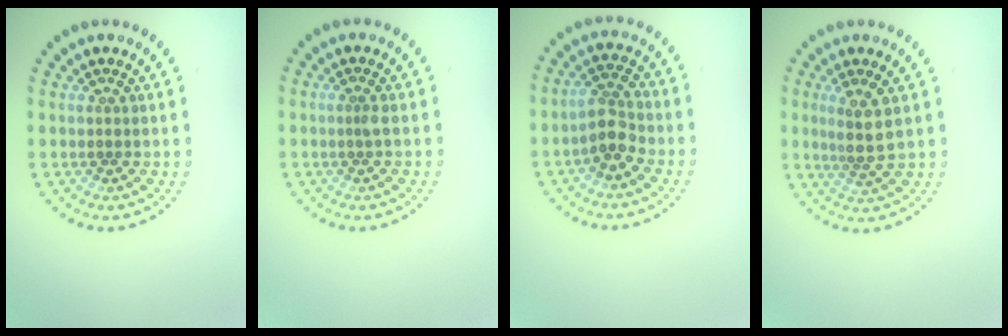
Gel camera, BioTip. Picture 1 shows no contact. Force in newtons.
{"total": 0.6, "press": 0.5, "slide": 0.4}
{"total": 2.5, "press": 2.3, "slide": 0.9}
{"total": 2.5, "press": 2.1, "slide": 1.5}